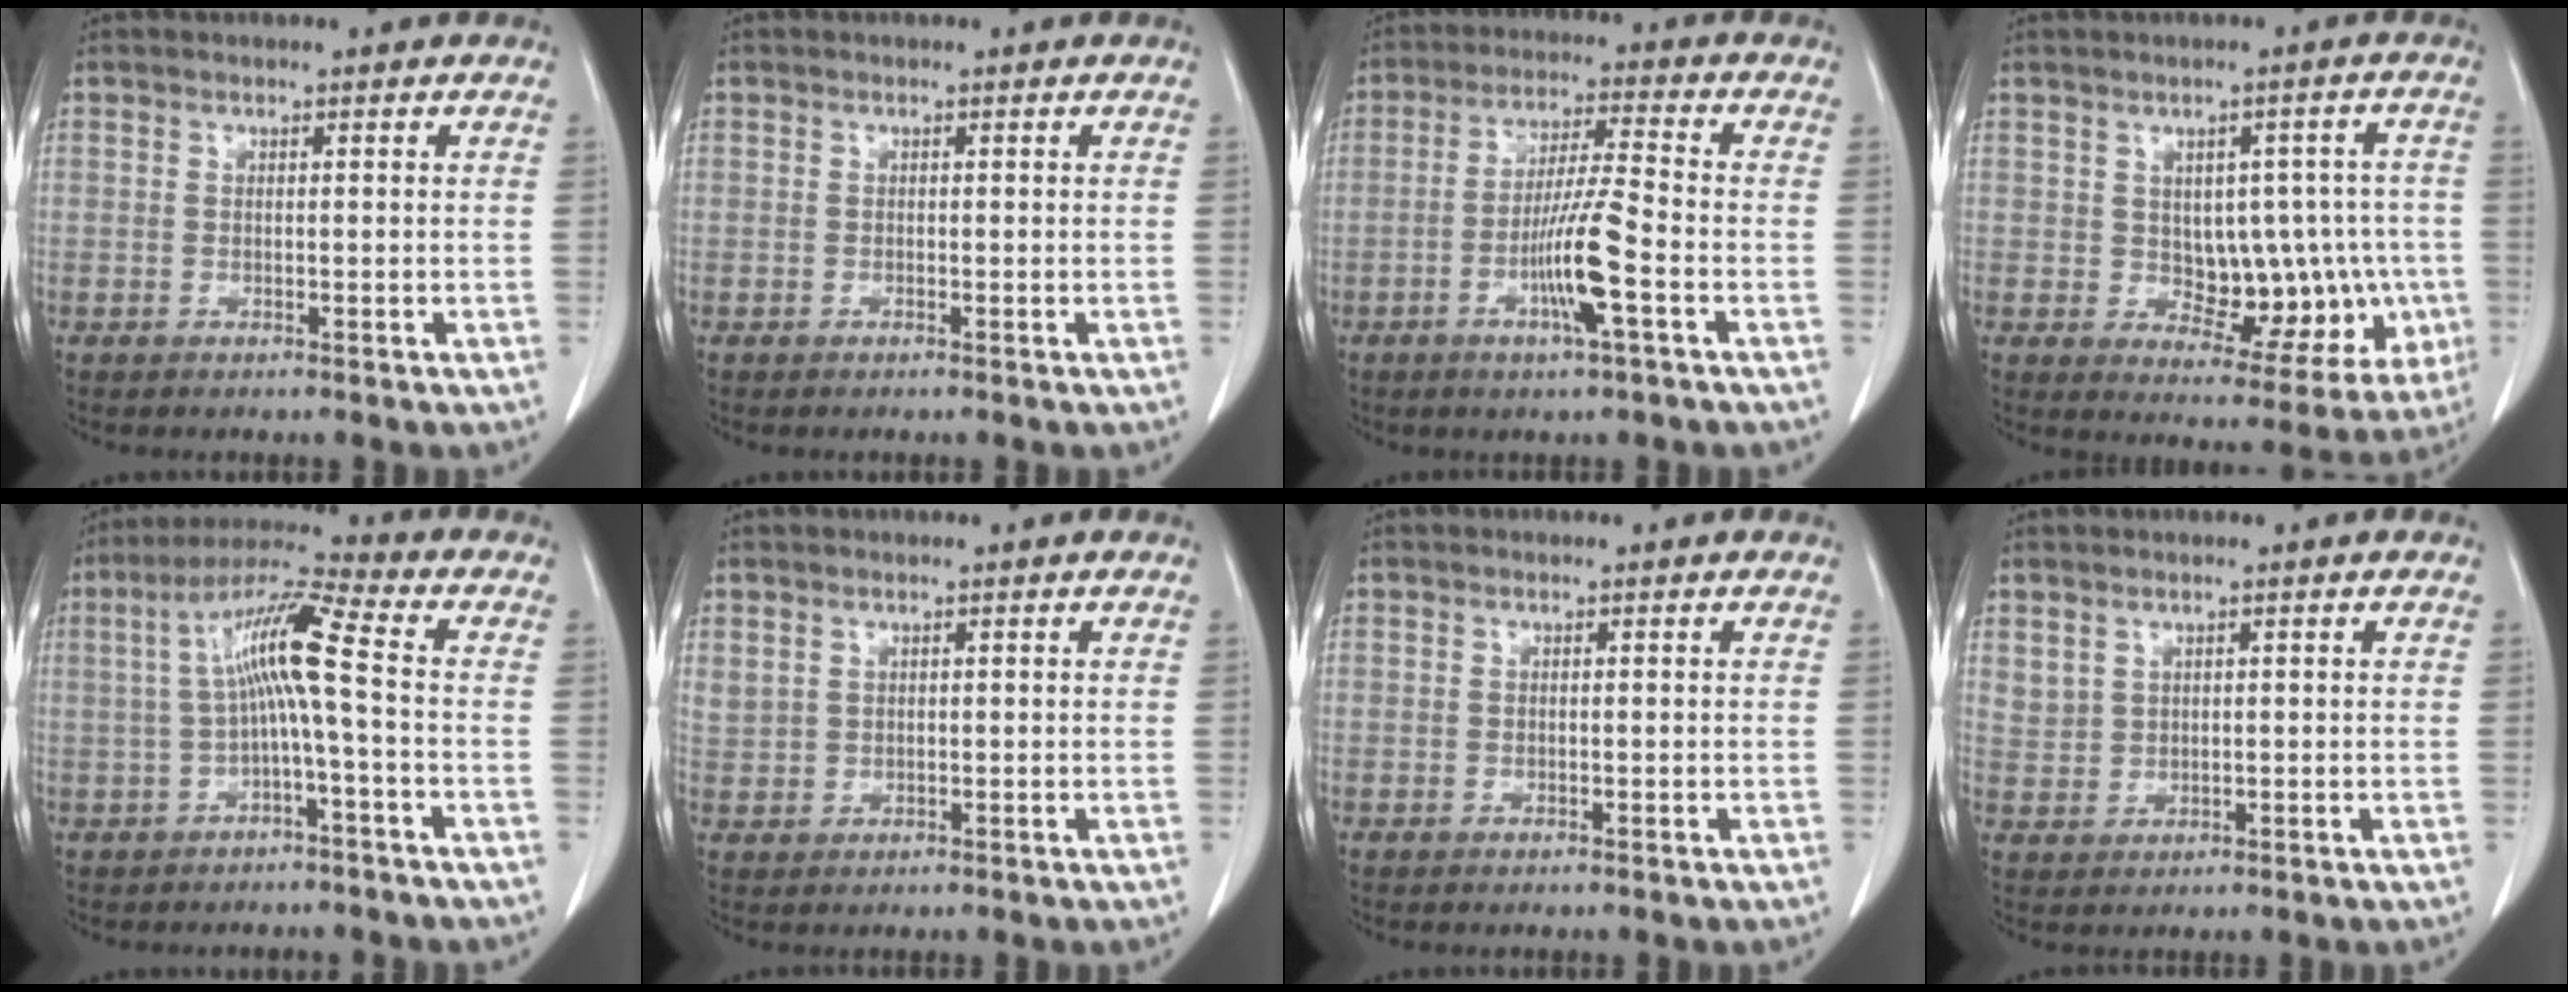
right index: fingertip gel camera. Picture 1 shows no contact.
{"total": 0.0}
{"total": 9.1, "force": [-3.1, -0.1, 8.5], "torque": [-0.161, -0.006, -0.060]}
{"total": 11.6, "force": [-1.0, 6.8, 9.3], "torque": [-0.102, 0.028, 0.011]}
{"total": 9.0, "force": [-0.3, -0.3, 9.0], "torque": [-0.167, 0.028, -0.008]}
{"total": 2.0, "force": [1.4, 1.3, 0.6], "torque": [-0.013, 0.008, 0.035]}
{"total": 0.0}
{"total": 2.4, "force": [1.6, 1.6, 0.5], "torque": [-0.003, -0.001, 0.037]}